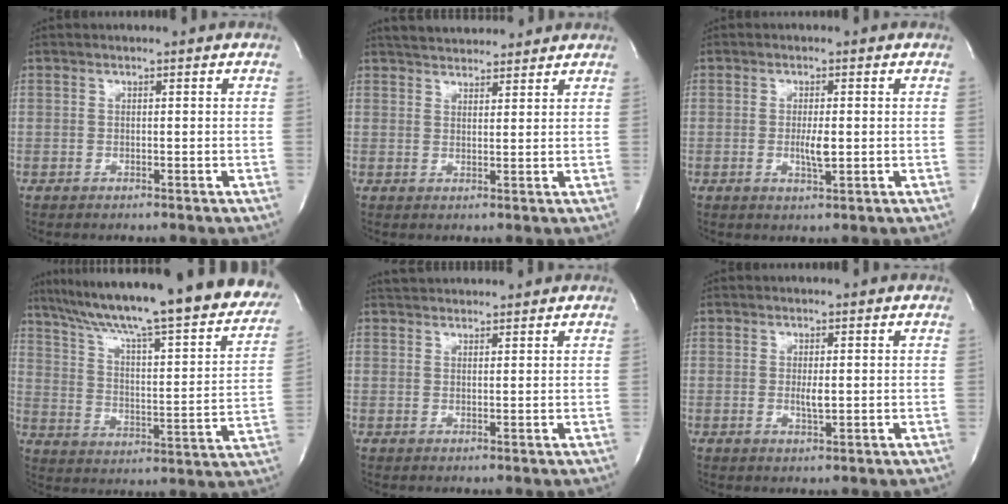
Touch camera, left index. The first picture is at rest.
{"total": 8.8, "force": [8.1, 2.2, 2.6], "torque": [-0.038, 0.025, 0.115]}
{"total": 3.0, "force": [-0.3, 0.6, 3.0], "torque": [-0.056, -0.004, -0.003]}
{"total": 32.4, "force": [27.1, 4.3, 17.2], "torque": [-0.269, -0.047, 0.355]}
{"total": 4.8, "force": [4.6, 0.9, 1.0], "torque": [-0.017, 0.035, 0.071]}
{"total": 1.9, "force": [0.0, 0.3, 1.9], "torque": [-0.038, -0.004, 0.002]}